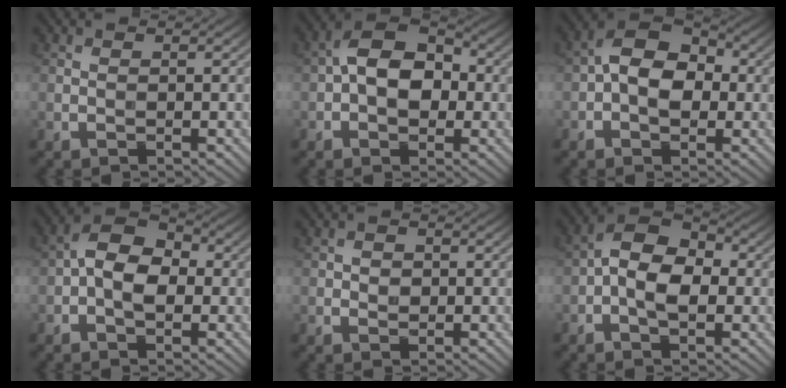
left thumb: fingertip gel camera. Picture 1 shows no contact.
{"total": 8.5, "force": [0.0, 5.6, 6.5], "torque": [-0.098, 0.014, -0.014]}
{"total": 8.2, "force": [0.1, 5.3, 6.2], "torque": [-0.097, 0.015, -0.014]}
{"total": 7.3, "force": [-0.3, 4.6, 5.7], "torque": [-0.098, 0.013, -0.019]}
{"total": 1.3, "force": [0.0, 1.1, 0.6], "torque": [-0.011, -0.003, -0.002]}
{"total": 8.2, "force": [-0.7, 4.9, 6.5], "torque": [-0.118, 0.012, -0.024]}